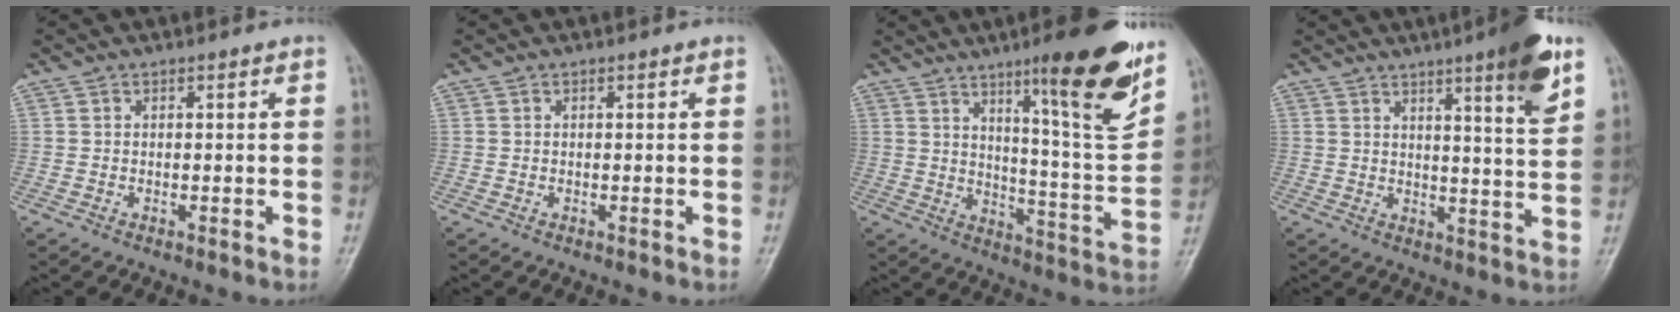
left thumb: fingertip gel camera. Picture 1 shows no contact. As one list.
[{"total": 0.0}, {"total": 18.9, "force": [11.1, 2.8, 15.1], "torque": [-0.184, -0.065, 0.168]}, {"total": 10.9, "force": [6.3, 1.1, 8.9], "torque": [-0.113, -0.035, 0.084]}]